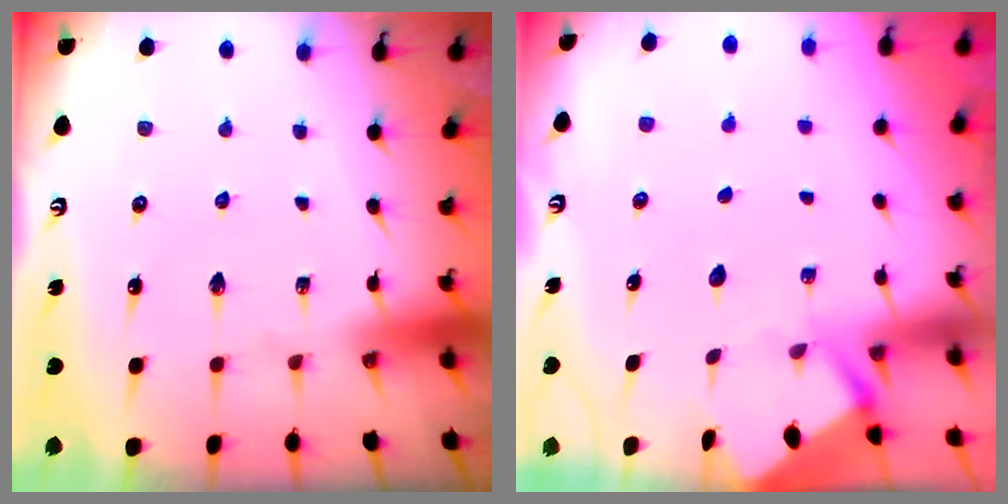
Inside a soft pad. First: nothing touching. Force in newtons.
{"total": 3.8, "press": 3.8, "slide": 0.3}